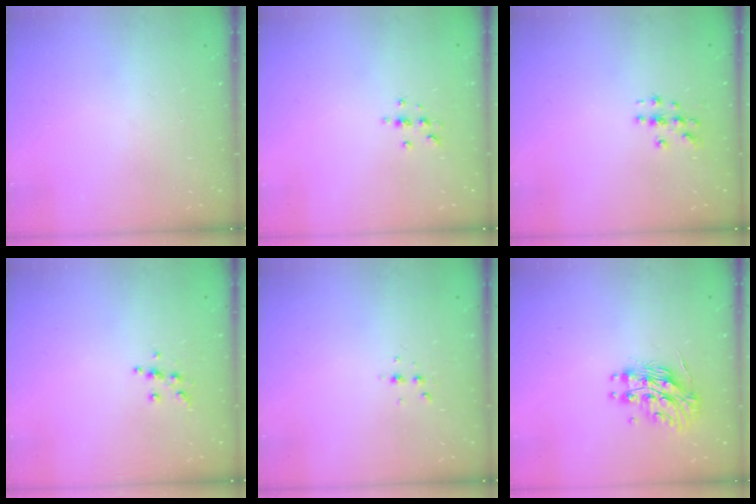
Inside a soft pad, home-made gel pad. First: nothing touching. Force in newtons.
{"total": 2.9, "press": 2.9, "slide": 0.4}
{"total": 3.1, "press": 3.1, "slide": 0.2}
{"total": 6.4, "press": 6.4, "slide": 0.5}
{"total": 3.1, "press": 3.0, "slide": 0.9}
{"total": 13.2, "press": 13.2, "slide": 0.8}